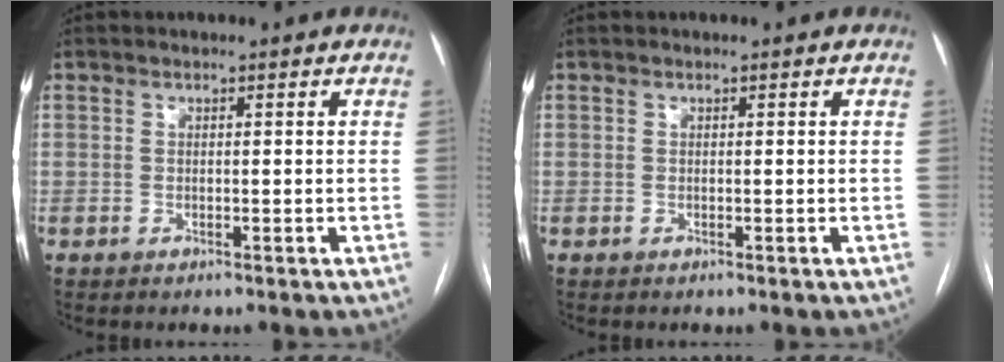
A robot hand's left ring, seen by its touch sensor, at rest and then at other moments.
{"total": 0.0}